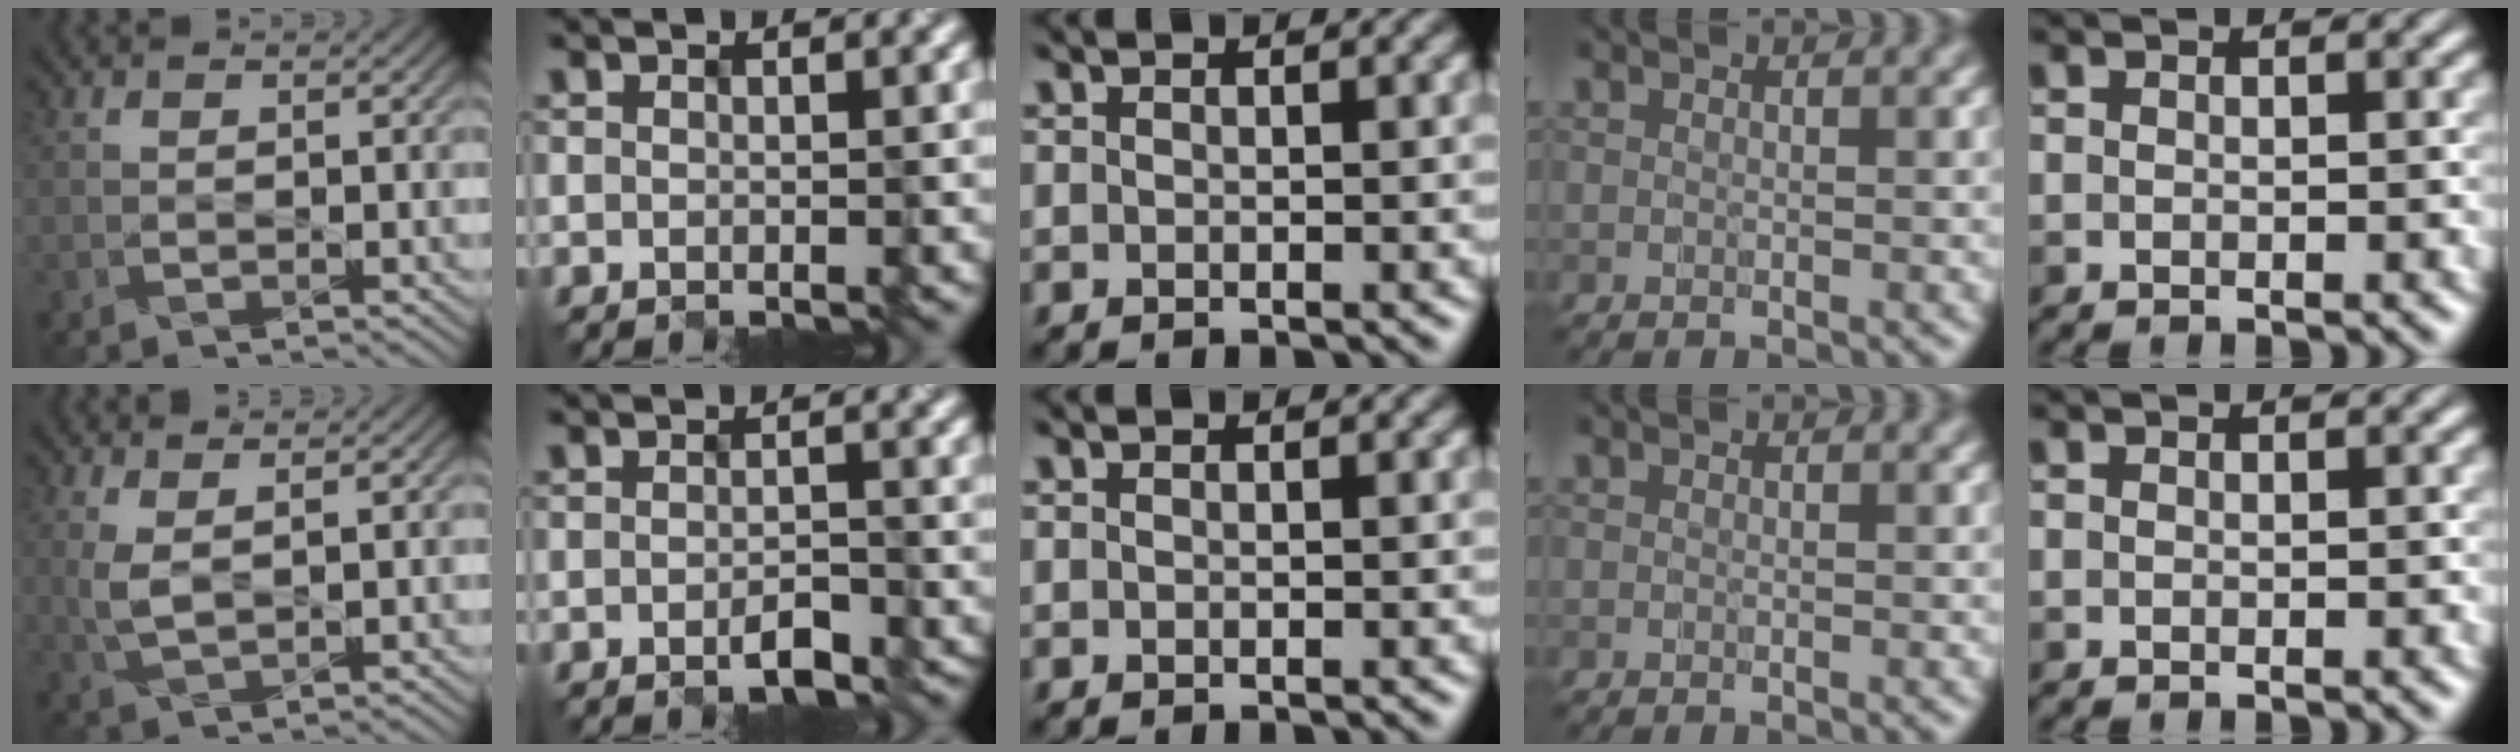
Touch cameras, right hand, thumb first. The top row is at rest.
{"thumb": {"total": 2.8, "force": [1.4, 0.8, 2.3], "torque": [-0.068, 0.003, 0.030]}, "index": {"total": 2.0, "force": [-1.3, 0.7, 1.4], "torque": [-0.027, -0.007, -0.014]}}